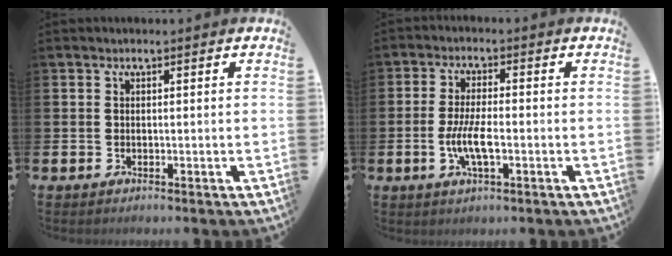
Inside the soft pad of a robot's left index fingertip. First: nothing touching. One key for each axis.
{"total": 5.0, "fx": -1.2, "fy": 1.6, "fz": 4.6, "tx": -0.083, "ty": -0.003, "tz": -0.026}